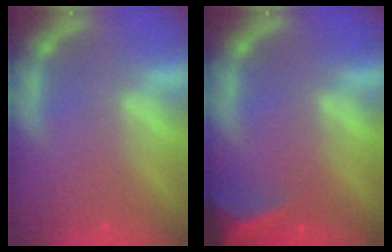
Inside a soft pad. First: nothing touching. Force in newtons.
{"total": 8.5}